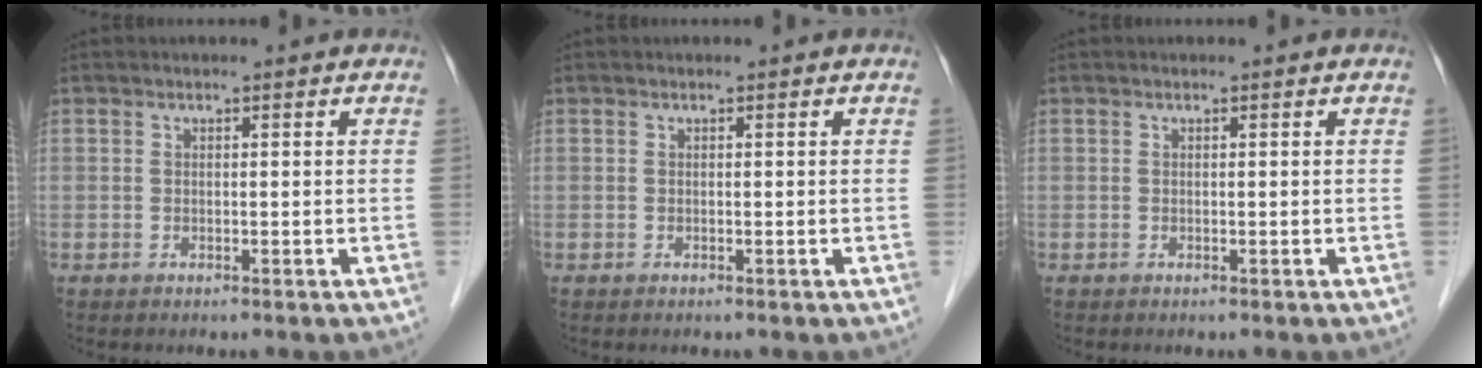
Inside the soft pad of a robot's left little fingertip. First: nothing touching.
{"total": 0.0}
{"total": 0.0}